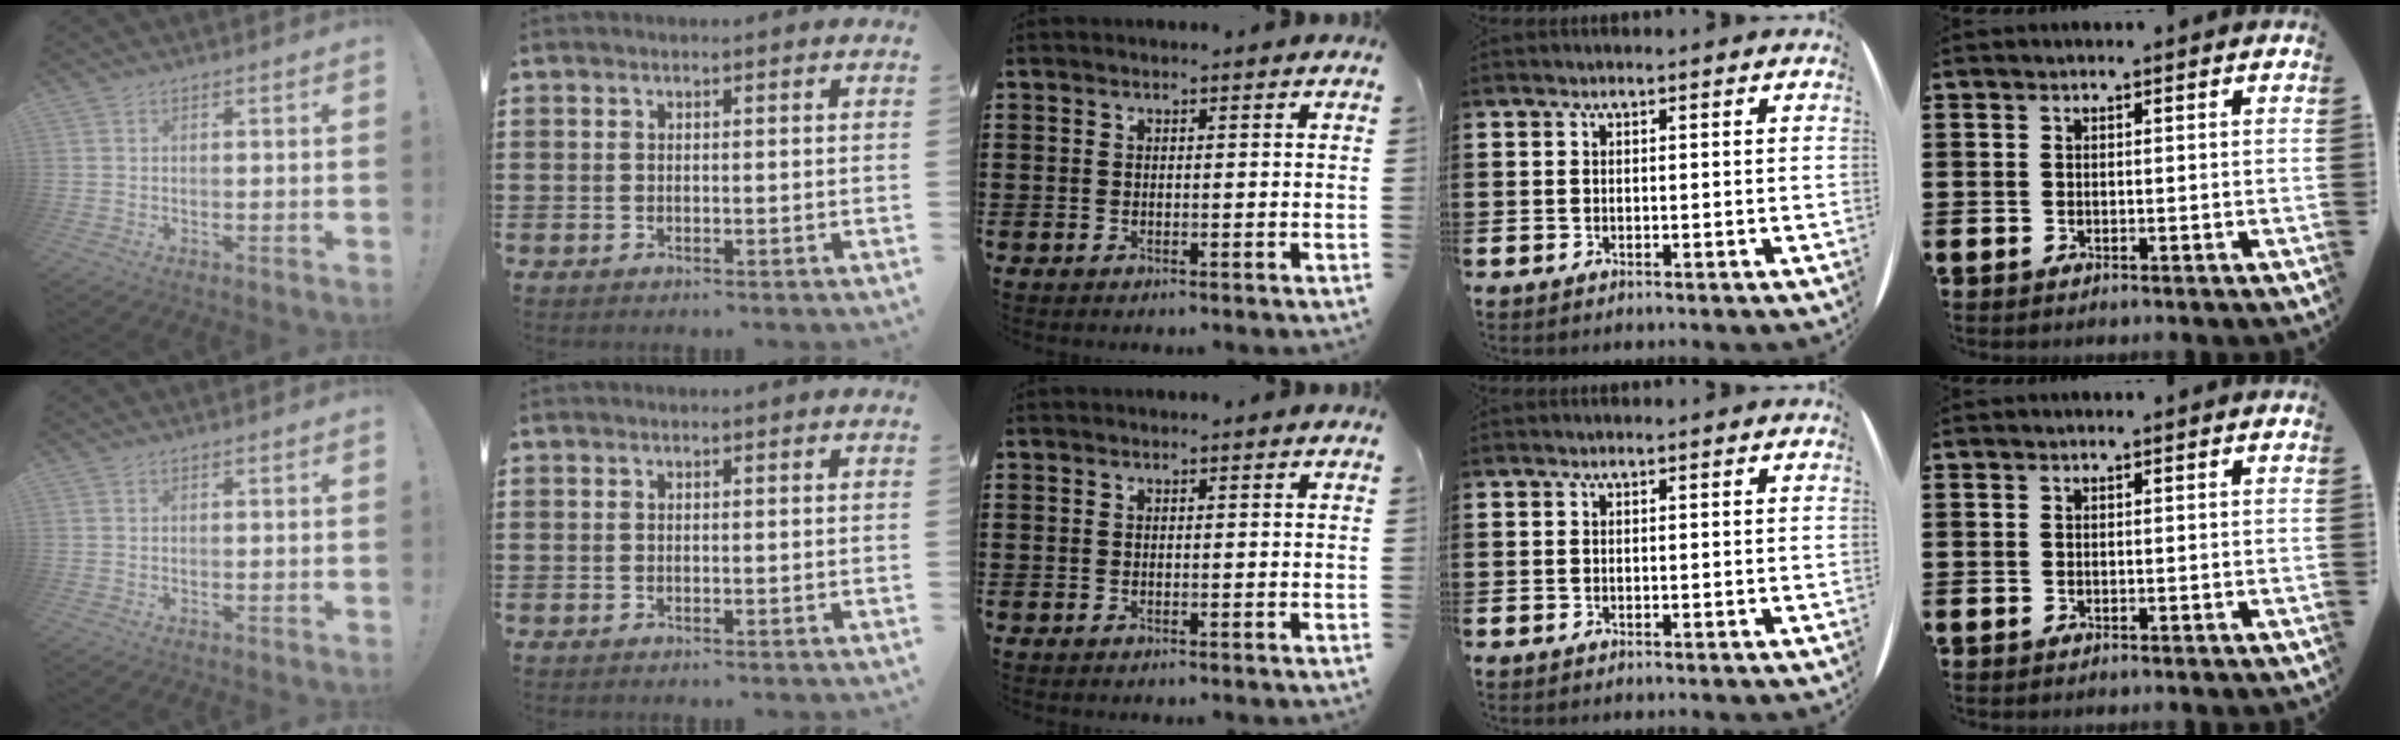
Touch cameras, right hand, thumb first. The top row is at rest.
{}